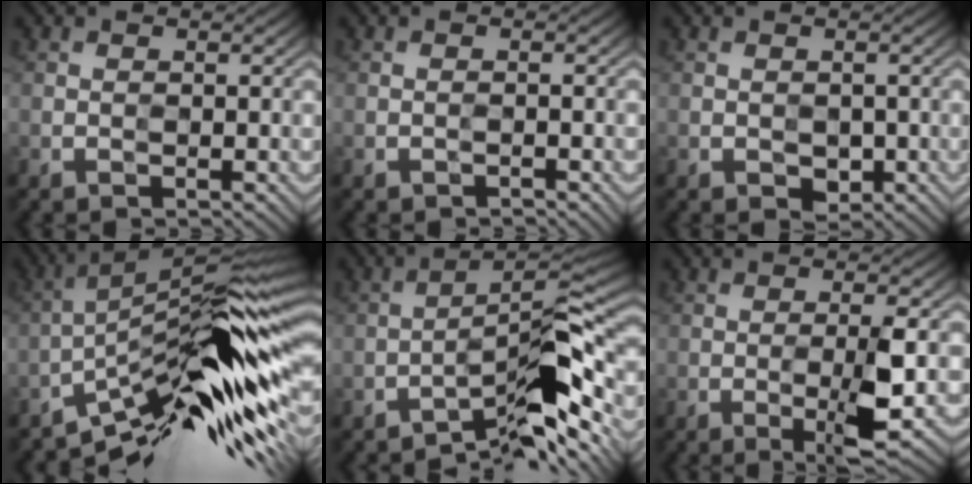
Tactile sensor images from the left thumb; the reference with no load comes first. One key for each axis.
{"total": 0.8, "fx": -0.7, "fy": -0.3, "fz": -0.3, "tx": 0.007, "ty": 0.002, "tz": -0.011}
{"total": 1.0, "fx": -0.3, "fy": 1.0, "fz": 0.0, "tx": -0.001, "ty": 0.001, "tz": -0.003}
{"total": 15.1, "fx": -6.7, "fy": 3.3, "fz": 13.1, "tx": -0.199, "ty": 0.017, "tz": -0.134}
{"total": 10.4, "fx": -7.0, "fy": 1.9, "fz": 7.5, "tx": -0.108, "ty": 0.016, "tz": -0.119}
{"total": 4.5, "fx": -1.6, "fy": 0.4, "fz": 4.2, "tx": -0.065, "ty": 0.006, "tz": -0.024}